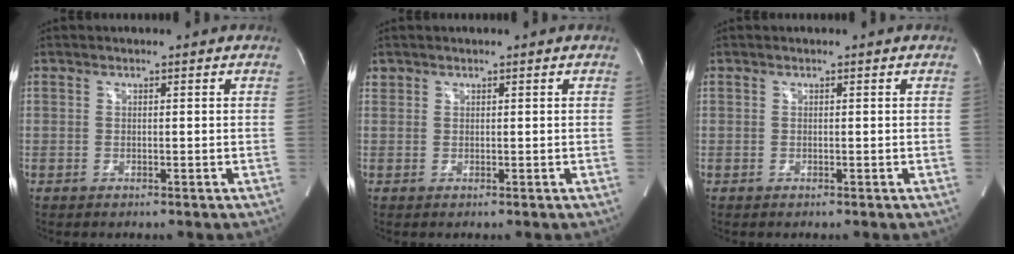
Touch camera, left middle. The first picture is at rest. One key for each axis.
{"total": 0.7, "fx": 0.5, "fy": 0.4, "fz": 0.0, "tx": 0.000, "ty": 0.009, "tz": 0.011}
{"total": 0.0}